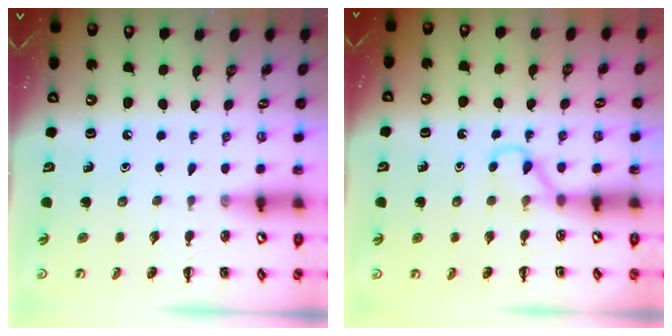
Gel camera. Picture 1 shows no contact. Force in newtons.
{"total": 3.9, "press": 3.7, "slide": 1.2}